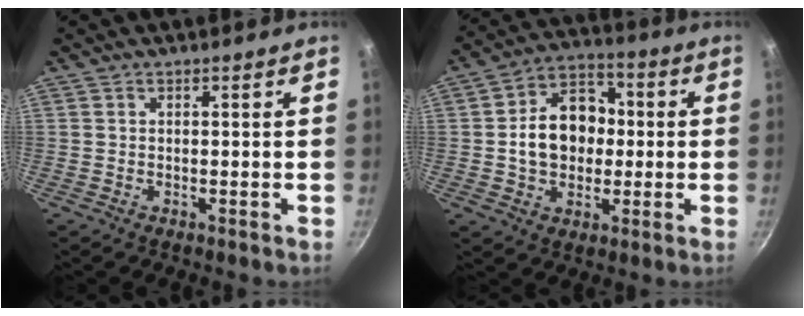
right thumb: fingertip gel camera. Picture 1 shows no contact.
{"total": 13.7, "force": [0.1, 10.5, 8.8], "torque": [-0.105, 0.028, -0.008]}